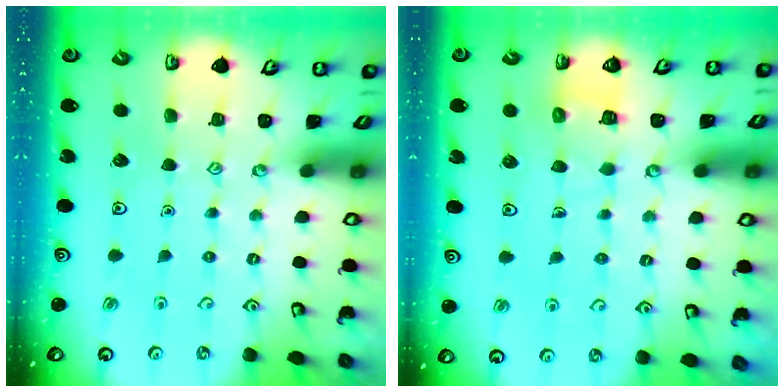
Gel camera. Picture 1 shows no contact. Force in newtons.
{"total": 5.3, "press": 5.3, "slide": 0.5}